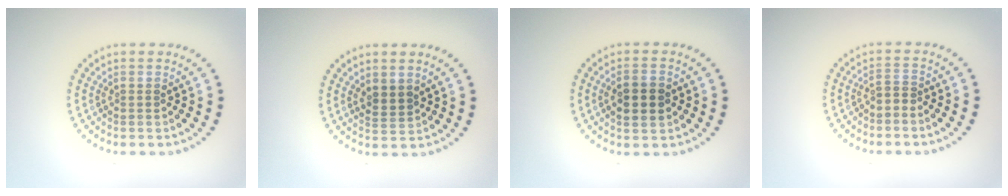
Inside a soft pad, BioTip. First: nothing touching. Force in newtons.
{"total": 1.7, "press": 1.5, "slide": 0.8}
{"total": 3.1, "press": 3.1, "slide": 0.2}
{"total": 0.8, "press": 0.6, "slide": 0.6}